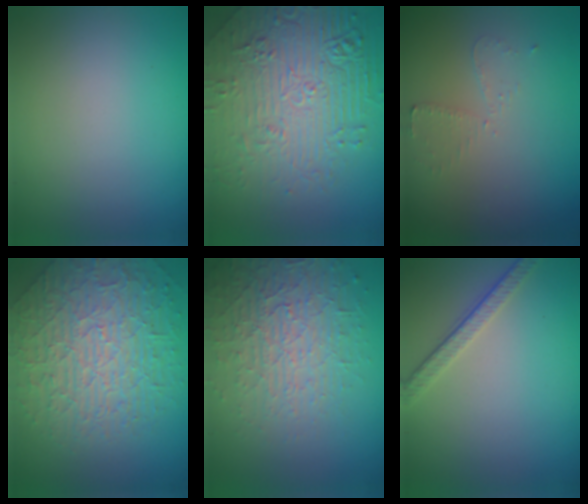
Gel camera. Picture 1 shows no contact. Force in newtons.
{"total": 7.6, "press": 5.9, "slide": 4.7}
{"total": 1.6, "press": 1.5, "slide": 0.2}
{"total": 6.4, "press": 5.4, "slide": 3.4}
{"total": 4.6, "press": 4.0, "slide": 2.3}
{"total": 2.6, "press": 2.0, "slide": 1.7}